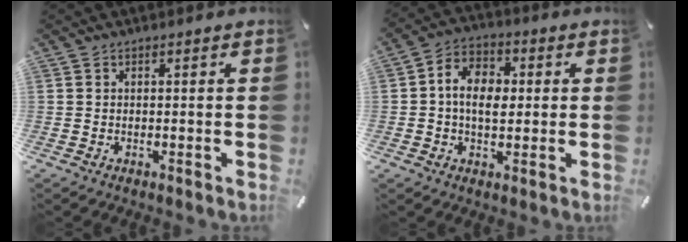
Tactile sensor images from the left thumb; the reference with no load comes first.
{"total": 8.7, "force": [-0.1, 6.2, 6.0], "torque": [-0.110, 0.009, -0.003]}